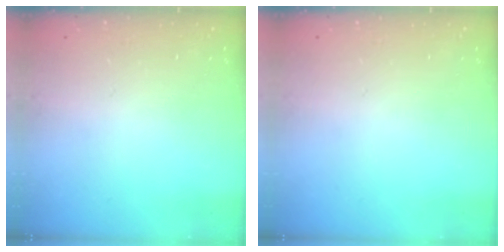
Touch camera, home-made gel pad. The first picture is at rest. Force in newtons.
{"total": 0.0}